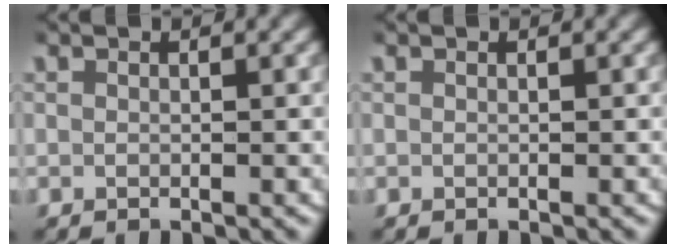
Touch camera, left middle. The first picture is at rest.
{"total": 0.0}